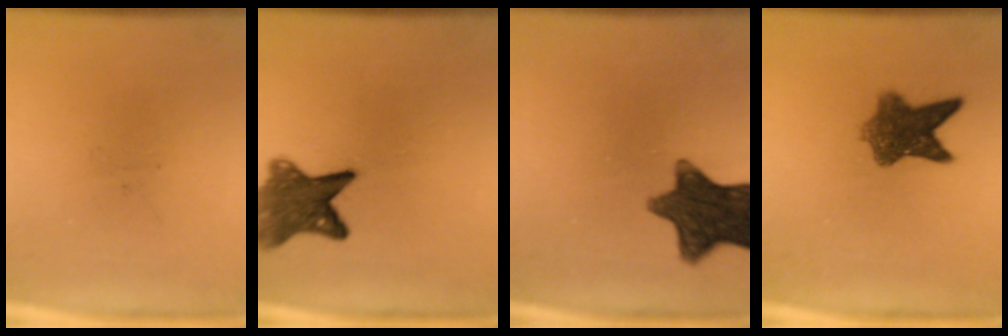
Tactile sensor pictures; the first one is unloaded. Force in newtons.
{"total": 8.1}
{"total": 11.9}
{"total": 7.1}